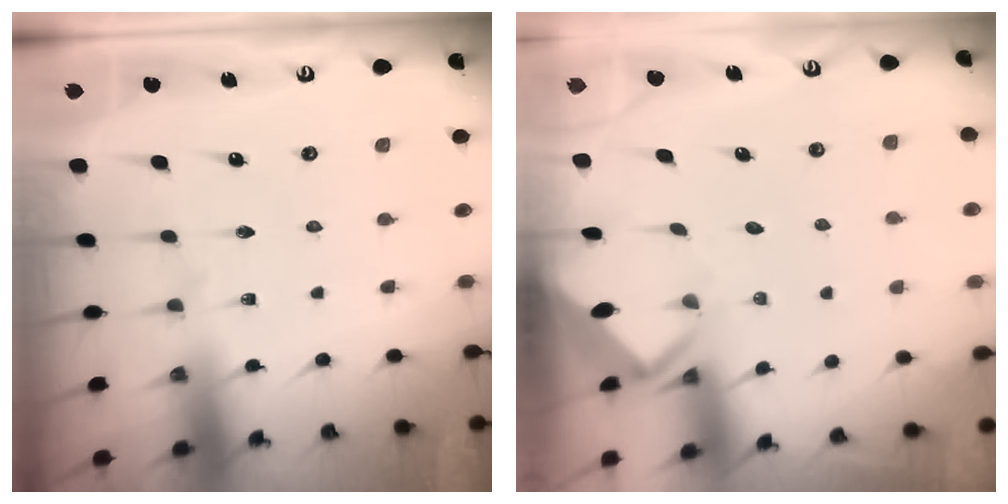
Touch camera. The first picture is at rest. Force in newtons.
{"total": 3.1, "press": 3.1, "slide": 0.1}